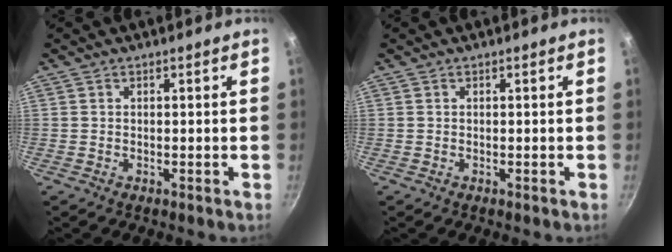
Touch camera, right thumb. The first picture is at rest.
{"total": 0.0}